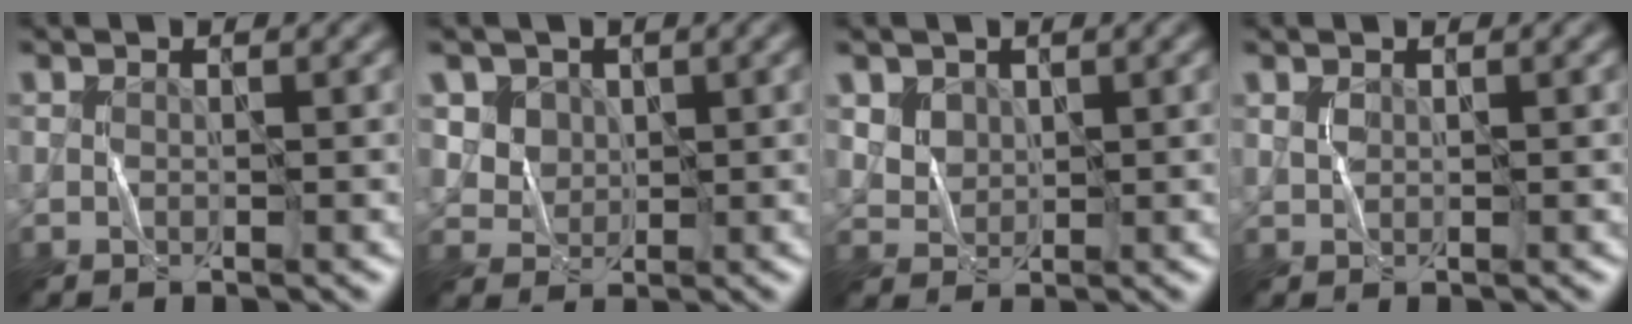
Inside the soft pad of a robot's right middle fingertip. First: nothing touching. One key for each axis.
{"total": 4.4, "fx": 2.2, "fy": 3.4, "fz": 1.7, "tx": -0.049, "ty": -0.006, "tz": 0.050}
{"total": 3.7, "fx": 2.1, "fy": 2.6, "fz": 1.5, "tx": -0.053, "ty": -0.002, "tz": 0.060}
{"total": 0.6, "fx": 0.4, "fy": 0.3, "fz": 0.3, "tx": -0.011, "ty": 0.001, "tz": 0.010}